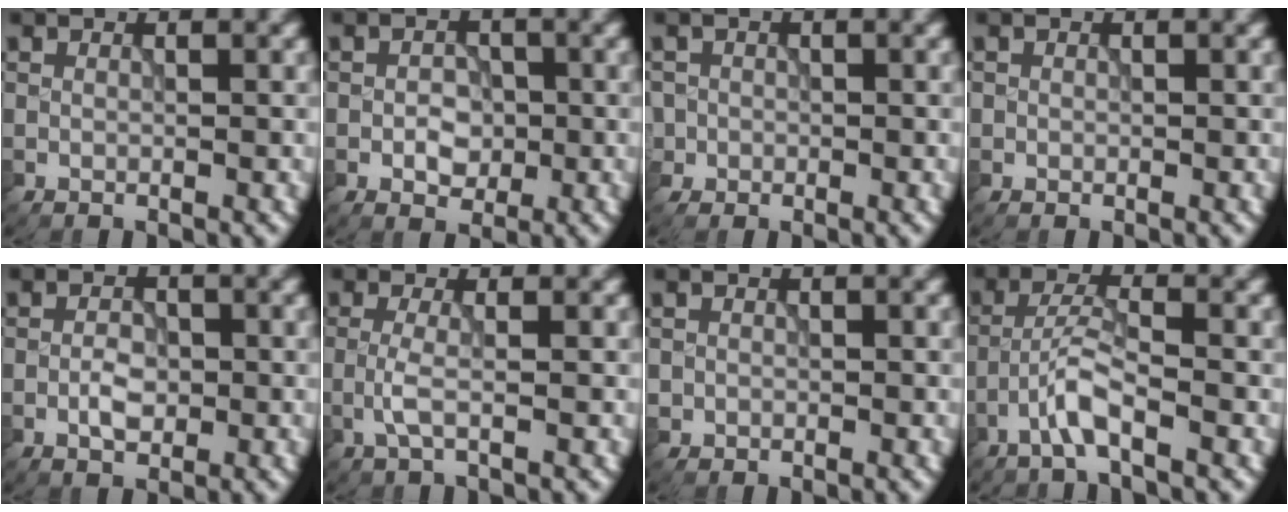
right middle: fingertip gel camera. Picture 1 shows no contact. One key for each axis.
{"total": 2.4, "fx": -0.6, "fy": 1.8, "fz": 1.5, "tx": -0.022, "ty": -0.002, "tz": -0.012}
{"total": 2.1, "fx": -0.6, "fy": 2.1, "fz": 0.1, "tx": 0.004, "ty": 0.008, "tz": -0.011}
{"total": 0.5, "fx": 0.0, "fy": 0.5, "fz": 0.0, "tx": 0.007, "ty": -0.003, "tz": -0.003}
{"total": 2.2, "fx": -0.7, "fy": 1.3, "fz": 1.7, "tx": -0.030, "ty": 0.002, "tz": -0.014}
{"total": 1.8, "fx": -0.6, "fy": 0.2, "fz": 1.6, "tx": -0.039, "ty": 0.002, "tz": -0.016}
{"total": 0.8, "fx": -0.2, "fy": 0.7, "fz": 0.0, "tx": 0.008, "ty": -0.005, "tz": -0.006}
{"total": 3.1, "fx": -1.8, "fy": 0.4, "fz": 2.5, "tx": -0.052, "ty": 0.011, "tz": -0.043}